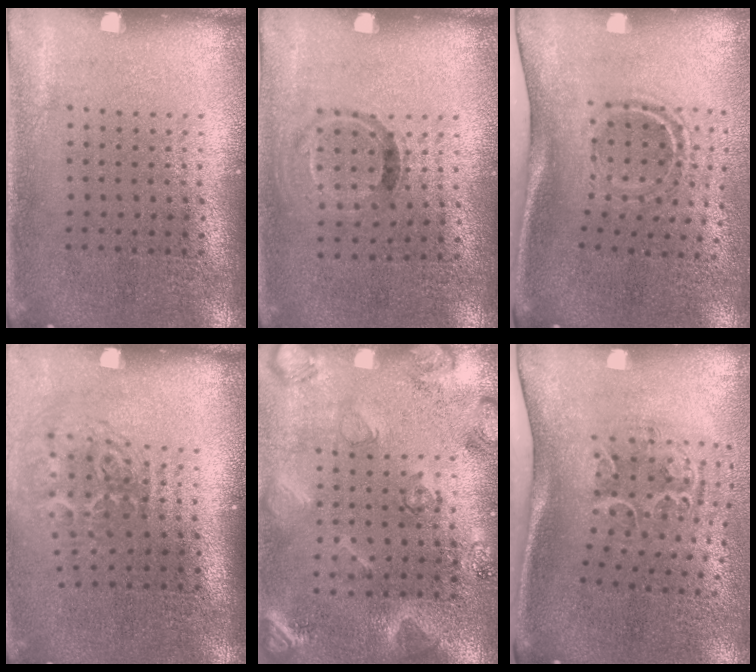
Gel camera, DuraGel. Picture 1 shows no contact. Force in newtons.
{"total": 0.8, "press": 0.6, "slide": 0.6}
{"total": 2.0, "press": 1.2, "slide": 1.6}
{"total": 1.8, "press": 1.2, "slide": 1.4}
{"total": 2.3, "press": 2.2, "slide": 0.4}
{"total": 1.7, "press": 1.3, "slide": 1.1}